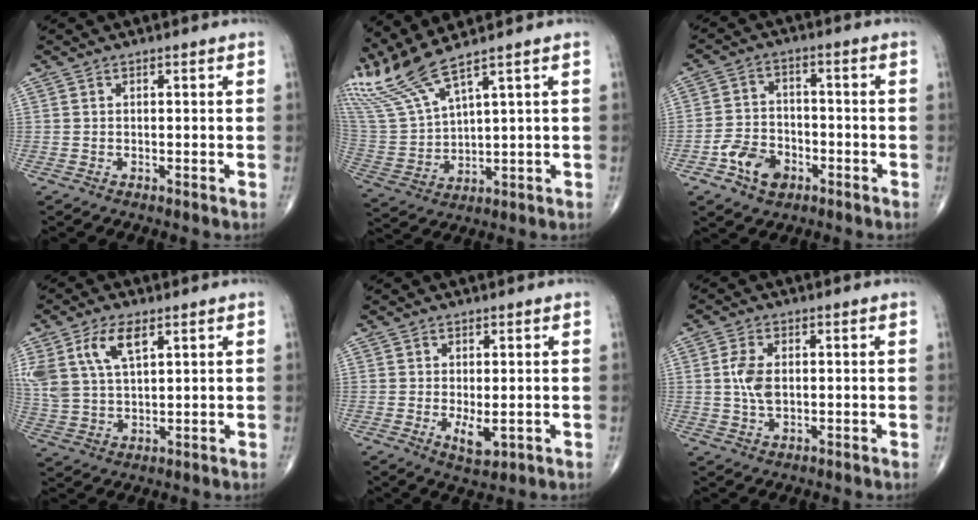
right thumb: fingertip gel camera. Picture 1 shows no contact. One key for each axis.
{"total": 10.7, "fx": 9.2, "fy": 0.1, "fz": 5.5, "tx": -0.142, "ty": -0.039, "tz": 0.211}
{"total": 8.0, "fx": -3.9, "fy": 5.5, "fz": 4.3, "tx": -0.056, "ty": 0.024, "tz": -0.069}
{"total": 10.5, "fx": 5.0, "fy": 5.1, "fz": 7.7, "tx": -0.164, "ty": -0.009, "tz": 0.105}
{"total": 3.6, "fx": -0.6, "fy": 1.5, "fz": 3.2, "tx": -0.048, "ty": -0.010, "tz": -0.001}
{"total": 5.0, "fx": 0.5, "fy": 2.8, "fz": 4.1, "tx": -0.089, "ty": 0.000, "tz": 0.009}